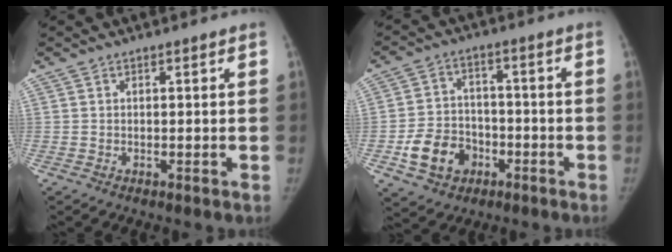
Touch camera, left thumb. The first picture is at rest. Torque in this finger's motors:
{"motor_torque": [0.19, 1.55, 0.13, -0.08, 0.26]}